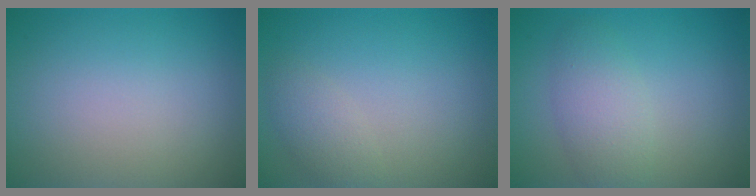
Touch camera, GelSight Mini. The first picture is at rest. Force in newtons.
{"total": 1.9, "press": 1.9, "slide": 0.2}
{"total": 3.2, "press": 3.2, "slide": 0.1}